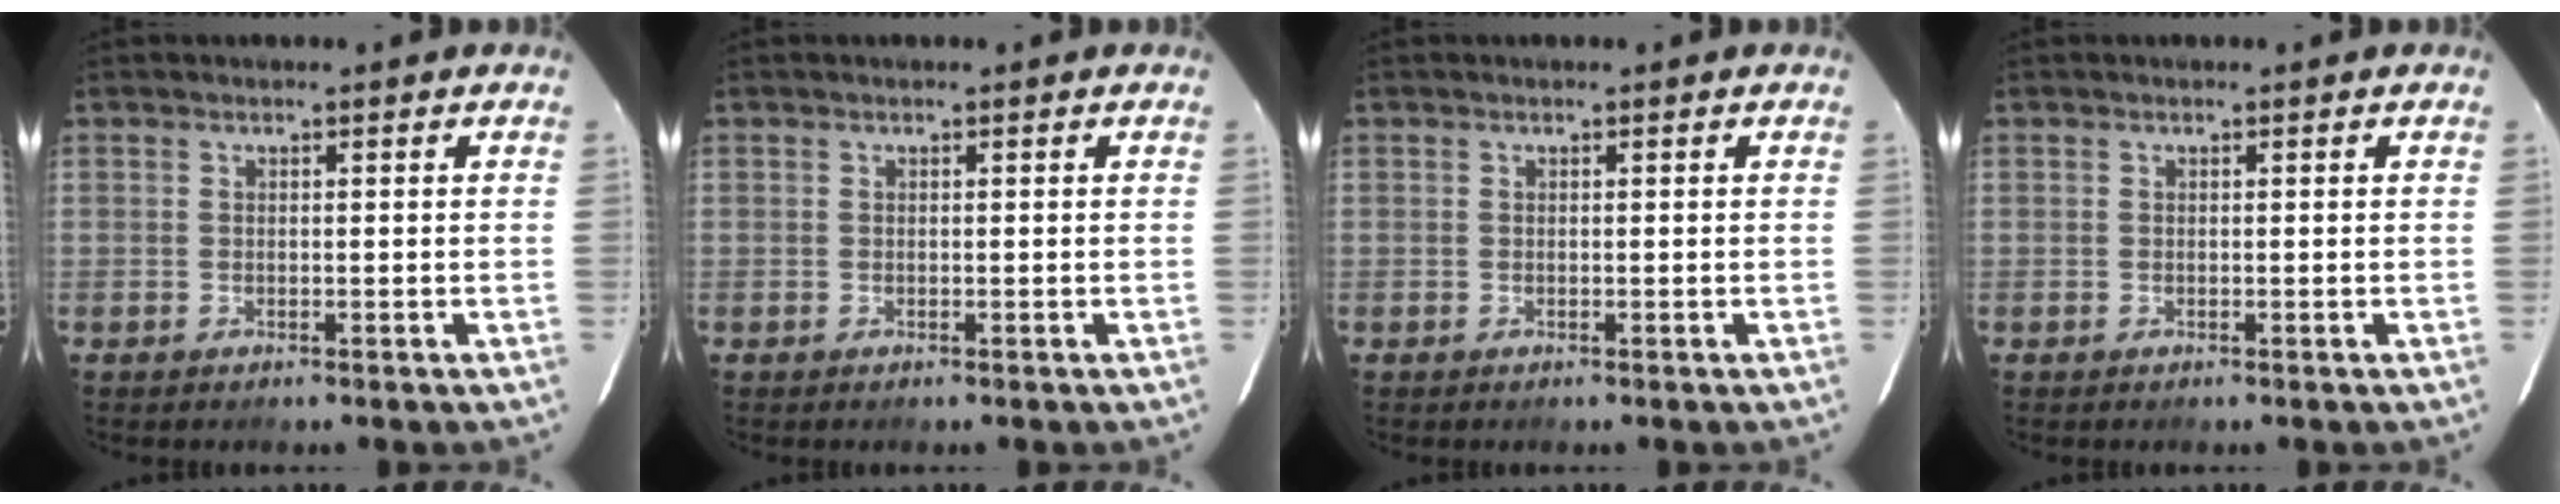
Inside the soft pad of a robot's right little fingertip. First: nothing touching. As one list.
[{"total": 0.0}, {"total": 0.0}, {"total": 0.0}]